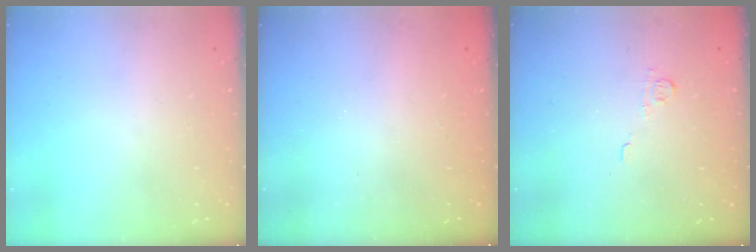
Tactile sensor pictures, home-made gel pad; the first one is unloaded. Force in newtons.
{"total": 2.4, "press": 2.3, "slide": 0.7}
{"total": 3.8, "press": 3.7, "slide": 1.0}